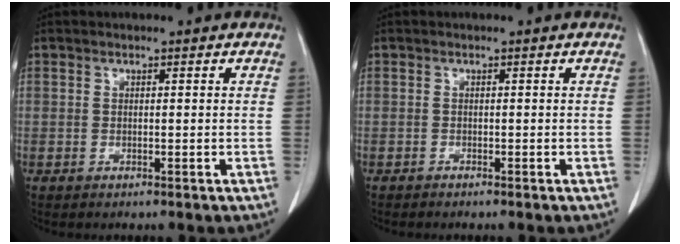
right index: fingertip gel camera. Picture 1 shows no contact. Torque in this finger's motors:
{"motor_torque": [-0.15, 0.09, -0.09, -0.01]}